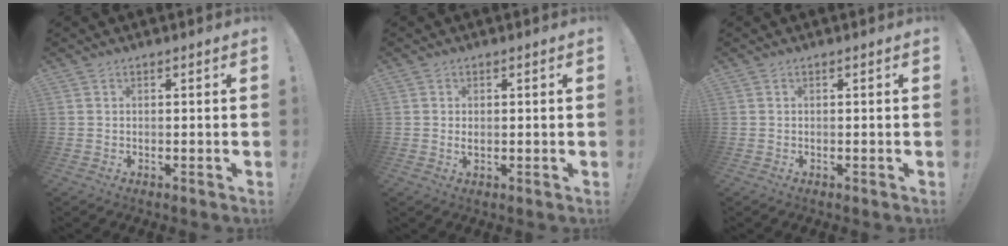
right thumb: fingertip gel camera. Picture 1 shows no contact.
{"total": 0.8, "force": [0.2, 0.4, 0.6], "torque": [-0.005, -0.001, 0.002]}
{"total": 0.0}